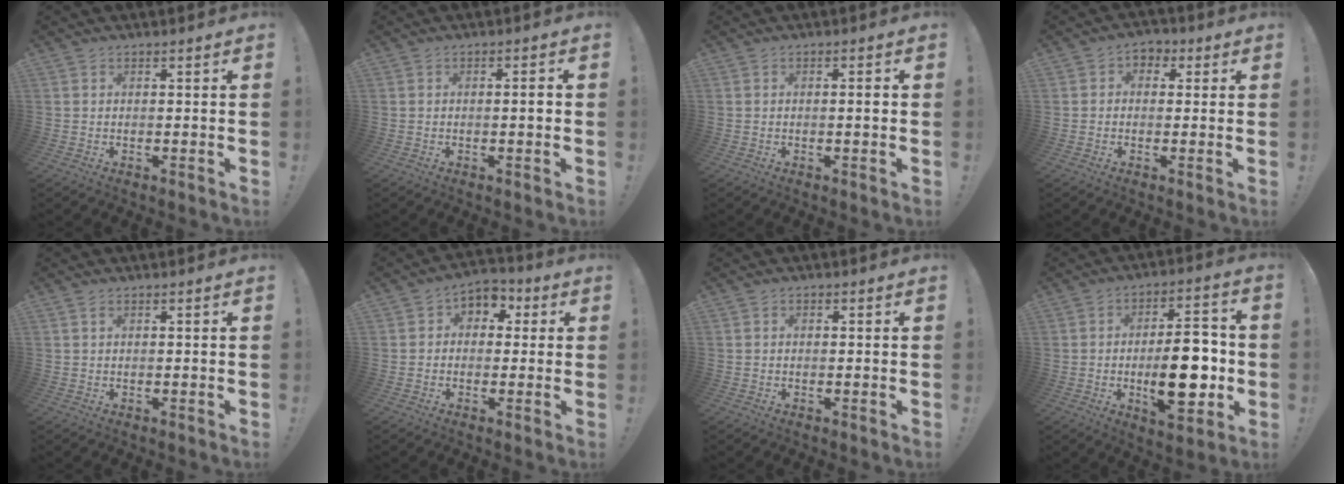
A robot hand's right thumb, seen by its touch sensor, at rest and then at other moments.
{"total": 2.3, "force": [-0.2, 0.1, 2.2], "torque": [-0.032, 0.001, -0.008]}
{"total": 1.9, "force": [0.0, 0.0, 1.9], "torque": [-0.027, 0.000, -0.003]}
{"total": 3.7, "force": [0.0, 3.2, 1.9], "torque": [-0.021, 0.006, -0.001]}
{"total": 0.8, "force": [0.4, 0.3, 0.5], "torque": [-0.011, 0.001, 0.008]}
{"total": 5.5, "force": [-0.1, 4.9, 2.5], "torque": [-0.026, 0.009, -0.001]}
{"total": 0.5, "force": [-0.1, 0.4, 0.3], "torque": [-0.005, 0.004, -0.002]}
{"total": 18.3, "force": [-2.9, 8.6, 15.9], "torque": [-0.235, 0.005, -0.044]}